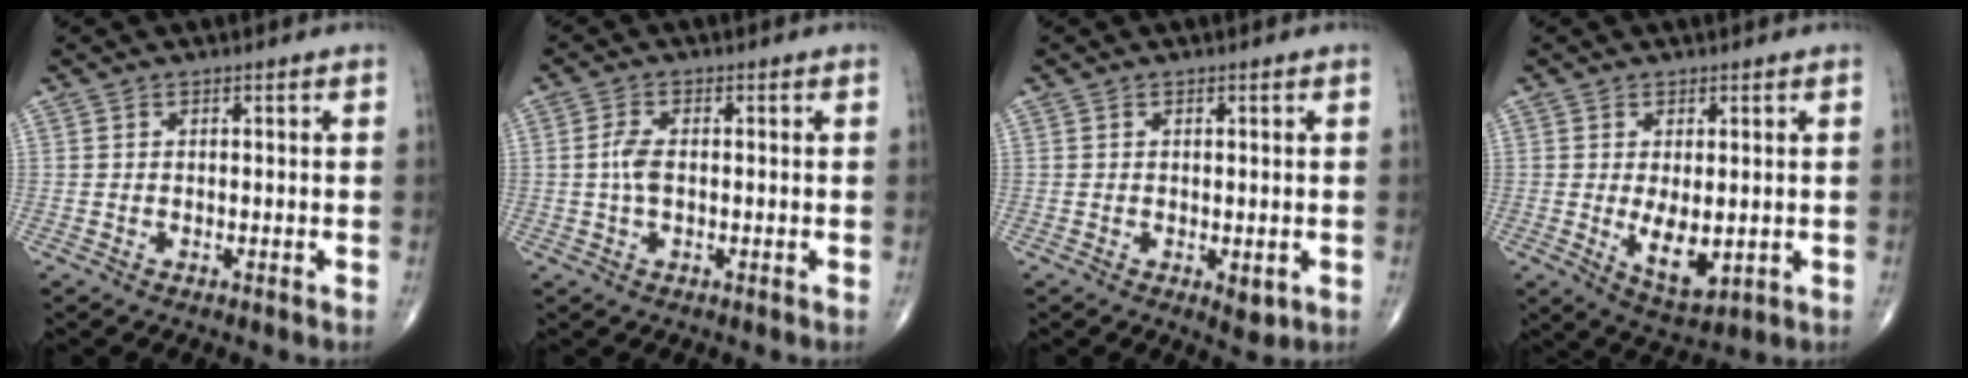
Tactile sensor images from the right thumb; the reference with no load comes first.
{"total": 3.5, "force": [0.0, 1.8, 3.1], "torque": [-0.071, 0.005, -0.002]}
{"total": 2.5, "force": [-0.6, 1.2, 2.1], "torque": [-0.020, -0.005, -0.004]}
{"total": 6.9, "force": [-0.6, 3.3, 6.1], "torque": [-0.086, -0.018, 0.004]}